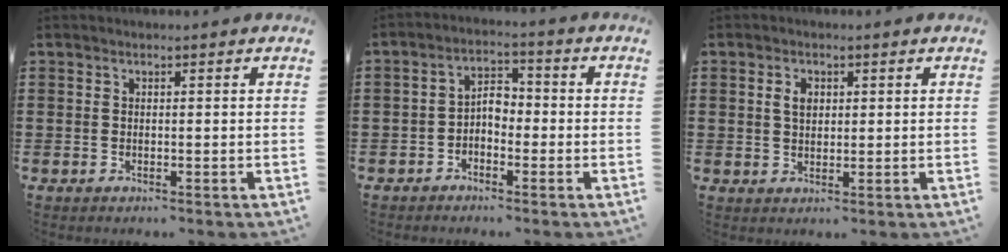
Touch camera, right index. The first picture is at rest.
{"total": 3.0, "force": [-1.7, 1.7, 1.8], "torque": [-0.035, 0.012, -0.036]}
{"total": 2.7, "force": [0.7, 1.7, 1.9], "torque": [-0.042, 0.010, 0.011]}